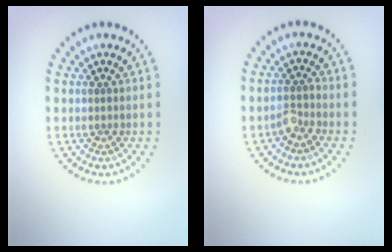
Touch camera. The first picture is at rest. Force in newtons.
{"total": 1.6, "press": 1.4, "slide": 0.9}